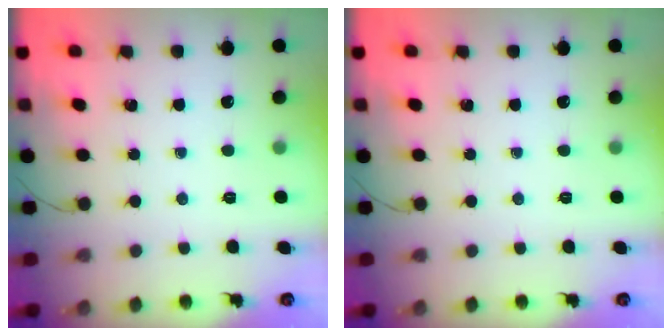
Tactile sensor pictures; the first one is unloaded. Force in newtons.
{"total": 0.0}